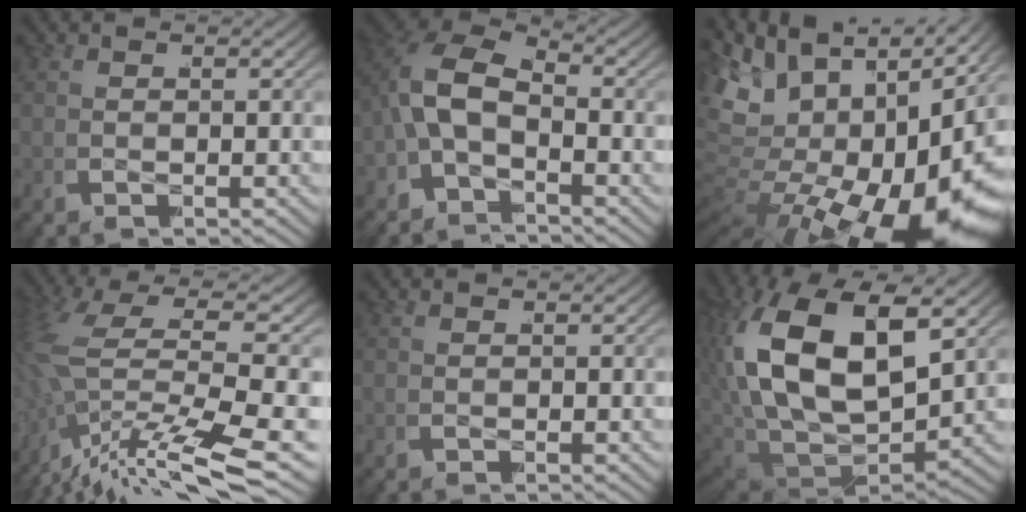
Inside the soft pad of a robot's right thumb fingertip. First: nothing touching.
{"total": 8.2, "force": [-1.4, 5.9, 5.5], "torque": [-0.120, -0.009, -0.038]}
{"total": 20.7, "force": [-0.8, 14.0, 15.2], "torque": [-0.292, -0.035, 0.002]}
{"total": 7.1, "force": [-2.2, 2.7, 6.2], "torque": [-0.151, -0.011, -0.022]}
{"total": 0.0}
{"total": 15.7, "force": [0.9, 10.8, 11.4], "torque": [-0.276, -0.036, 0.030]}